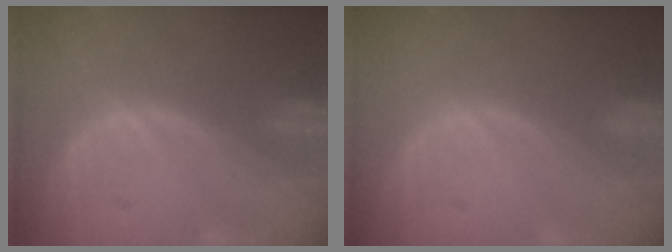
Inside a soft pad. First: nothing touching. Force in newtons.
{"total": 0.0}